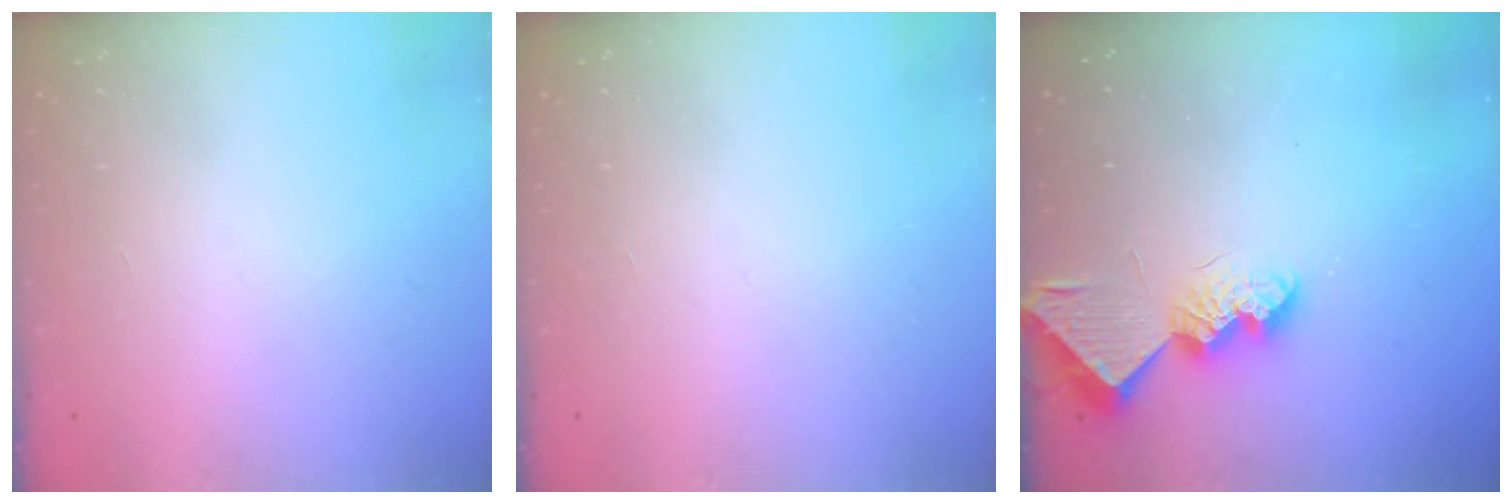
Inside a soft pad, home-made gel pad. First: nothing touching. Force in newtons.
{"total": 0.0}
{"total": 9.5, "press": 9.5, "slide": 0.1}